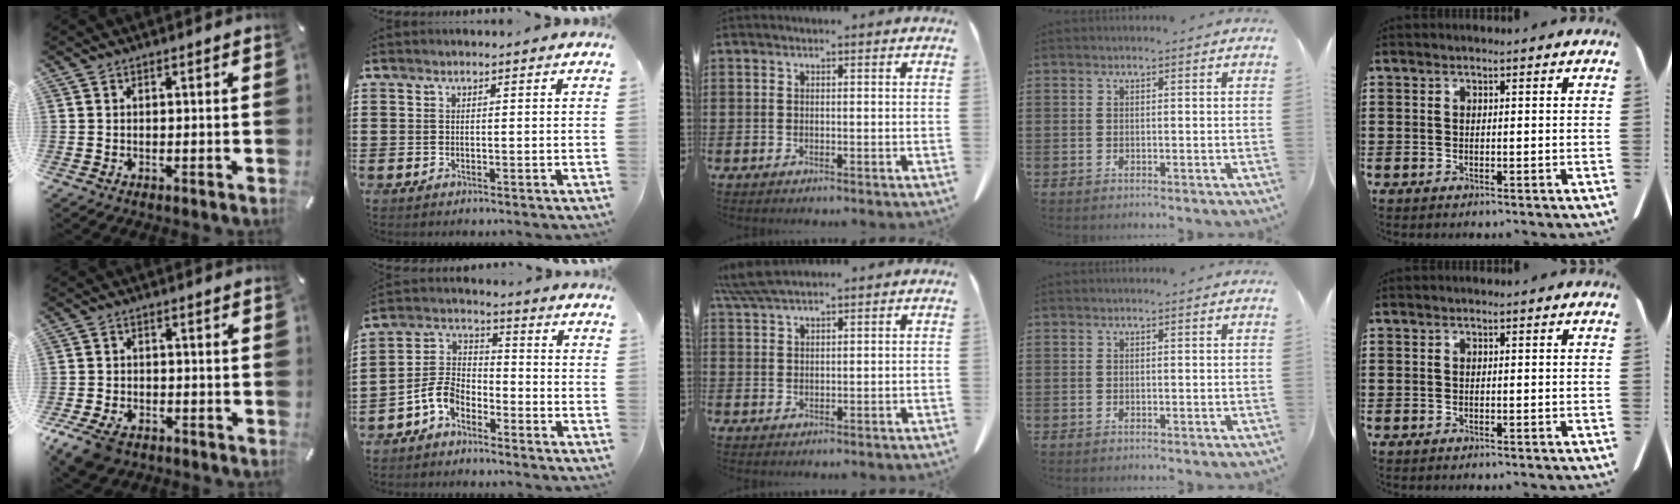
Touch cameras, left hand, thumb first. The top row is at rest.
{"thumb": {"total": 6.6, "force": [-4.1, 4.0, 3.3], "torque": [-0.081, 0.012, -0.078]}, "index": {"total": 6.8, "force": [-4.7, 3.6, 3.4], "torque": [-0.096, 0.002, -0.100]}, "middle": {"total": 4.5, "force": [3.8, 0.5, 2.4], "torque": [-0.058, -0.005, 0.073]}}